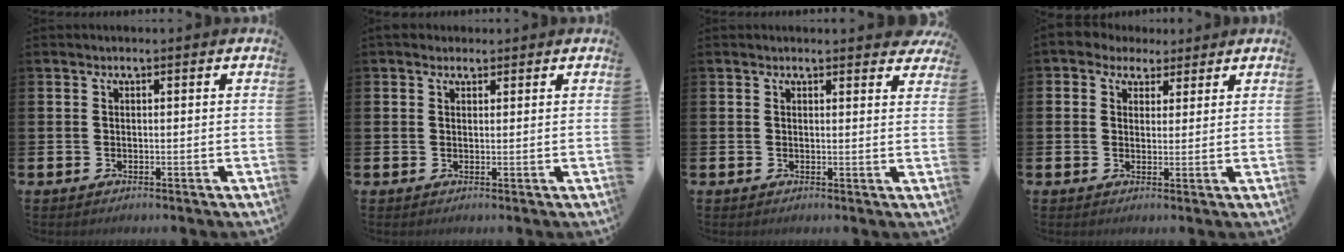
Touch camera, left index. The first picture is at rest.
{"total": 1.8, "force": [1.5, 1.0, 0.2], "torque": [0.009, -0.001, 0.025]}
{"total": 1.7, "force": [1.7, 0.2, 0.1], "torque": [0.012, -0.011, 0.029]}
{"total": 2.9, "force": [2.0, 2.0, -0.2], "torque": [-0.001, -0.005, 0.031]}